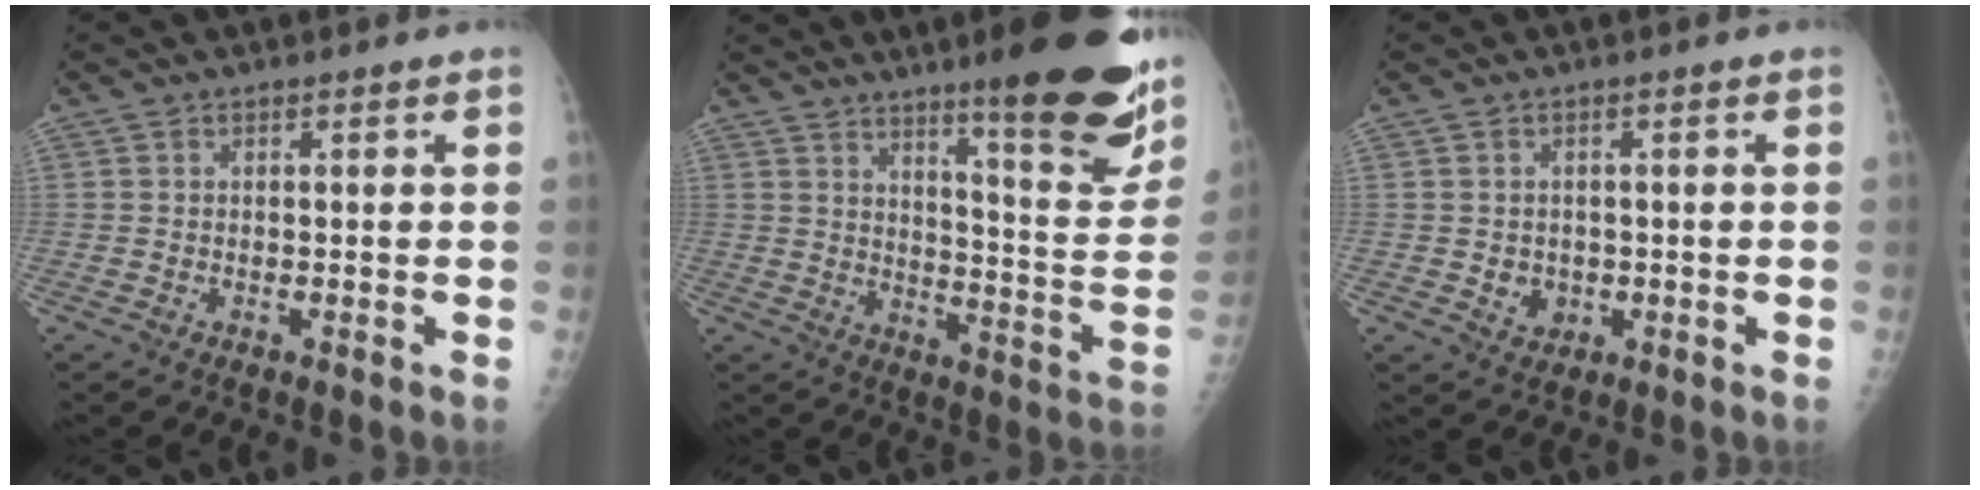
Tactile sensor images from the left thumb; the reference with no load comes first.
{"total": 22.4, "force": [14.3, 3.9, 16.8], "torque": [-0.195, -0.085, 0.202]}
{"total": 3.0, "force": [-0.3, 2.7, 1.3], "torque": [-0.007, 0.000, 0.006]}